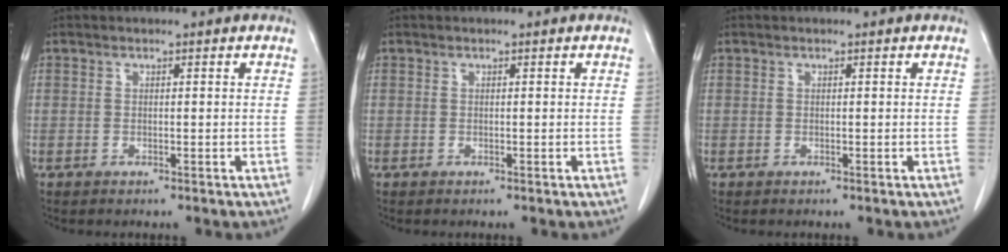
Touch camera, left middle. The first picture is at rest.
{"total": 0.0}
{"total": 0.0}